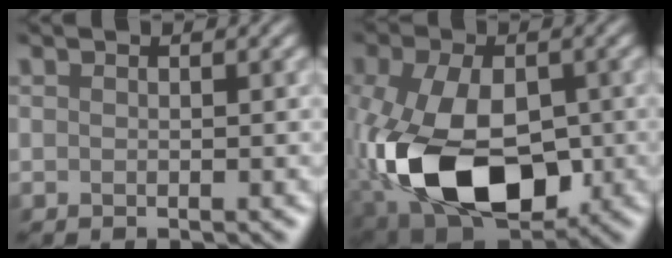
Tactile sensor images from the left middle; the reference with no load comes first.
{"total": 14.1, "force": [-3.4, 8.8, 10.4], "torque": [-0.232, -0.028, -0.055]}